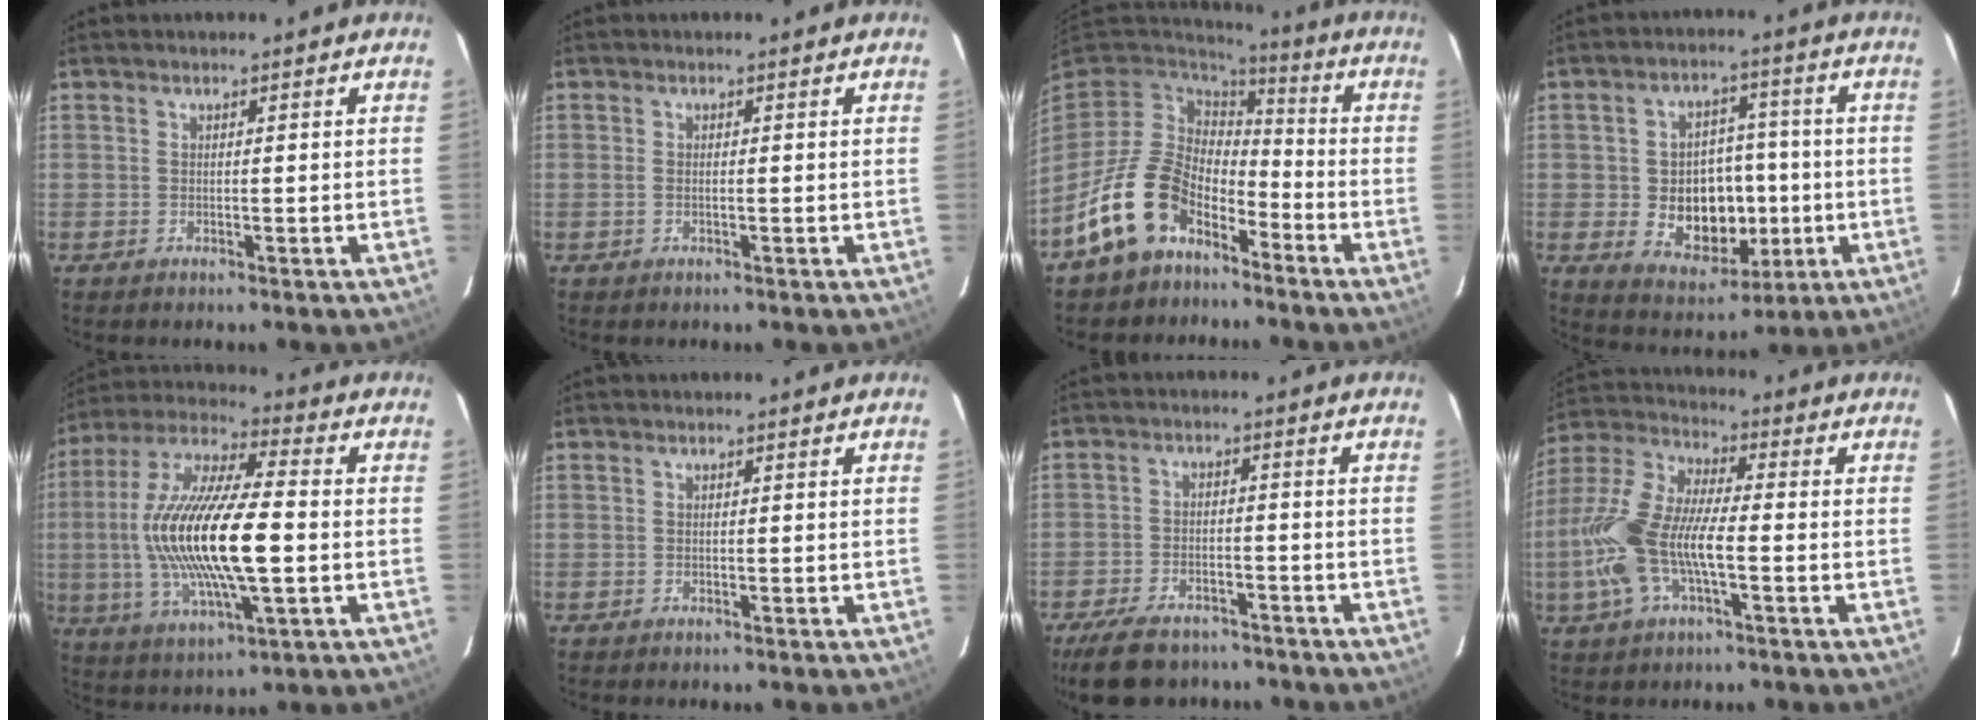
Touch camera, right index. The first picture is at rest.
{"total": 0.6, "force": [-0.1, 0.1, 0.6], "torque": [-0.013, 0.002, -0.004]}
{"total": 14.8, "force": [-8.8, 9.4, 7.4], "torque": [-0.168, 0.009, -0.151]}
{"total": 11.8, "force": [-1.9, 9.1, 7.3], "torque": [-0.148, 0.010, -0.005]}
{"total": 21.3, "force": [-1.3, 5.9, 20.4], "torque": [-0.399, -0.004, -0.026]}
{"total": 0.0}
{"total": 12.3, "force": [-9.6, 5.5, 5.3], "torque": [-0.130, -0.007, -0.151]}
{"total": 14.7, "force": [-3.3, 5.1, 13.4], "torque": [-0.287, 0.002, -0.067]}